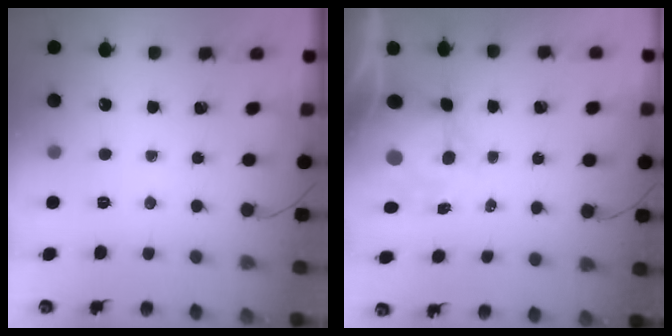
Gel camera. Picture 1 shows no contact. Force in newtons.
{"total": 9.4, "press": 9.2, "slide": 2.1}